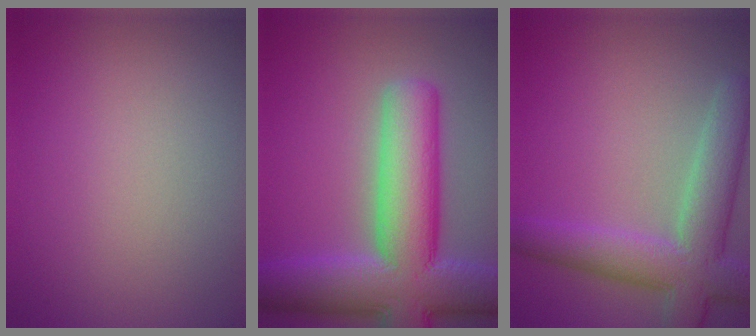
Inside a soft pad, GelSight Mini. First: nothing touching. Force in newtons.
{"total": 12.5, "press": 12.4, "slide": 0.7}
{"total": 6.9, "press": 6.9, "slide": 0.6}